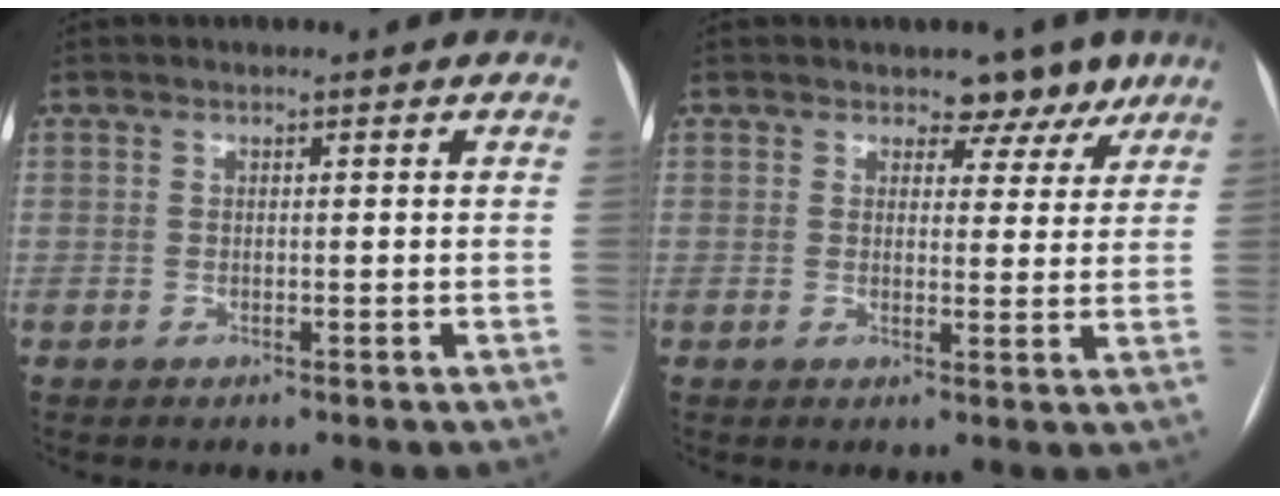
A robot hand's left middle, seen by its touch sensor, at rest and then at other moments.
{"total": 5.0, "force": [3.7, 3.3, 1.2], "torque": [0.003, -0.003, 0.037]}